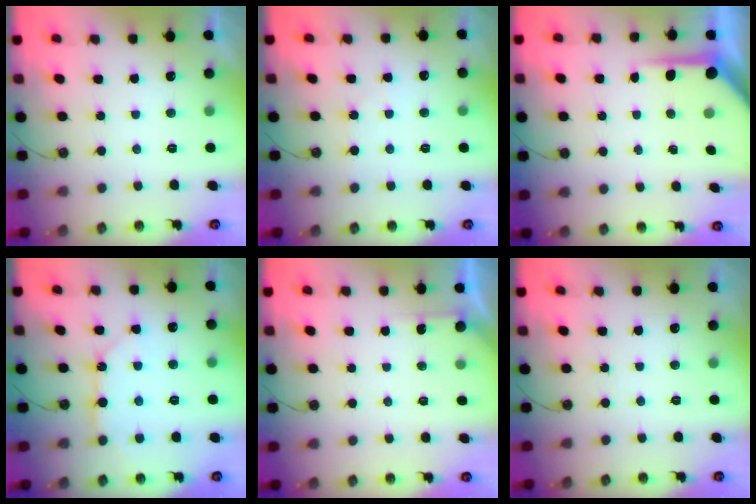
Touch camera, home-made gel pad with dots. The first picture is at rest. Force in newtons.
{"total": 2.4, "press": 2.3, "slide": 0.4}
{"total": 6.4, "press": 6.4, "slide": 0.4}
{"total": 10.4, "press": 10.3, "slide": 1.2}
{"total": 2.8, "press": 2.8, "slide": 0.3}
{"total": 0.0}